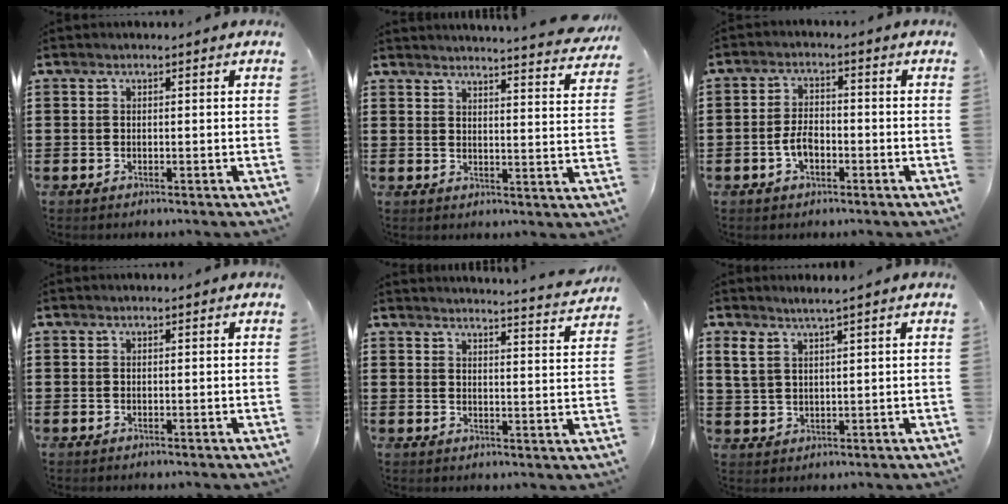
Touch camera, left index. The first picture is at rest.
{"total": 4.4, "force": [4.2, -0.8, 1.1], "torque": [-0.030, -0.029, 0.072]}
{"total": 3.8, "force": [-1.3, 1.9, 3.0], "torque": [-0.076, -0.002, -0.031]}
{"total": 0.0}
{"total": 3.6, "force": [3.5, -0.8, 0.6], "torque": [-0.017, -0.030, 0.059]}
{"total": 2.8, "force": [2.0, 0.5, 1.9], "torque": [-0.042, 0.004, 0.037]}